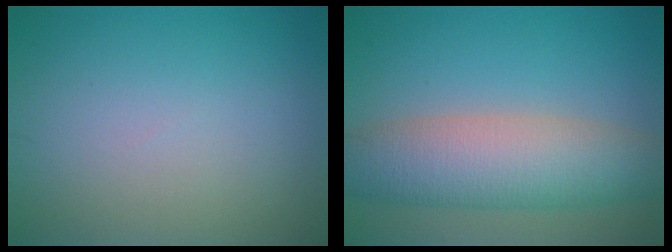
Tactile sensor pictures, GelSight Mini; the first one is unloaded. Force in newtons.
{"total": 7.6, "press": 7.6, "slide": 0.3}